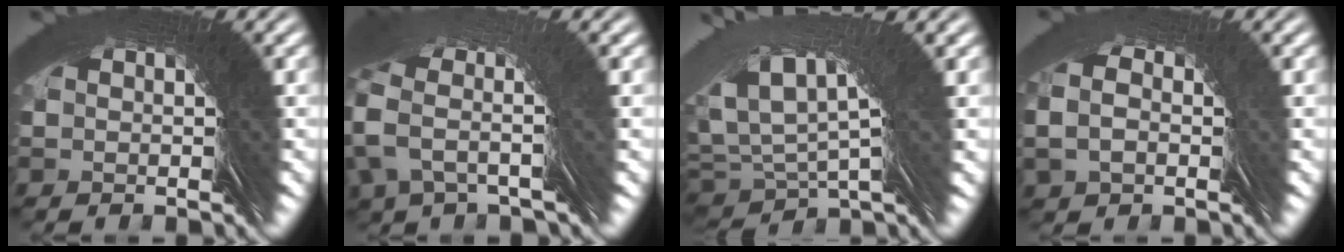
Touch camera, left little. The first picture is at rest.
{"total": 6.0, "force": [5.4, -2.5, 0.2], "torque": [0.010, 0.077, 0.063]}
{"total": 3.0, "force": [2.5, 0.3, 1.6], "torque": [-0.054, 0.018, 0.046]}
{"total": 1.6, "force": [1.2, 1.0, 0.1], "torque": [0.002, 0.026, 0.007]}